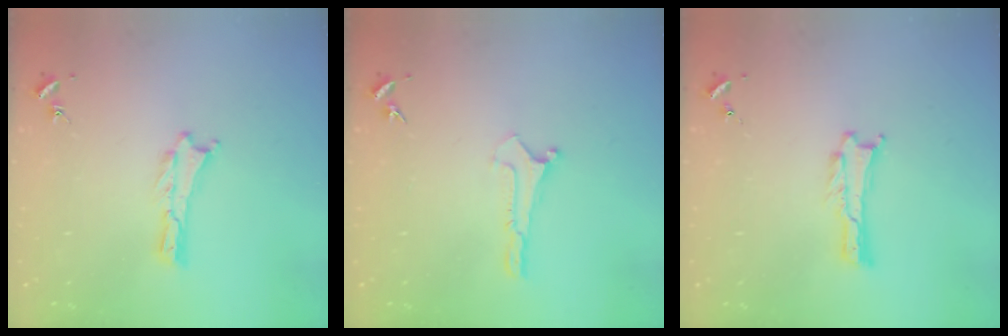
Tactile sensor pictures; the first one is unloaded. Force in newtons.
{"total": 0.0}
{"total": 0.0}